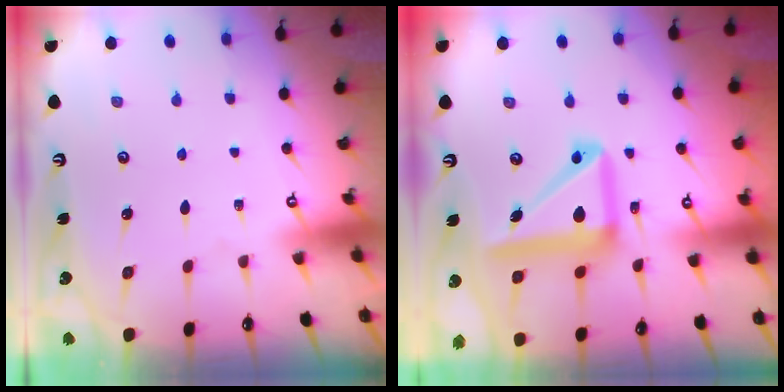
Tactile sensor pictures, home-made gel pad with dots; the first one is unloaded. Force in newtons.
{"total": 15.4, "press": 15.3, "slide": 2.1}